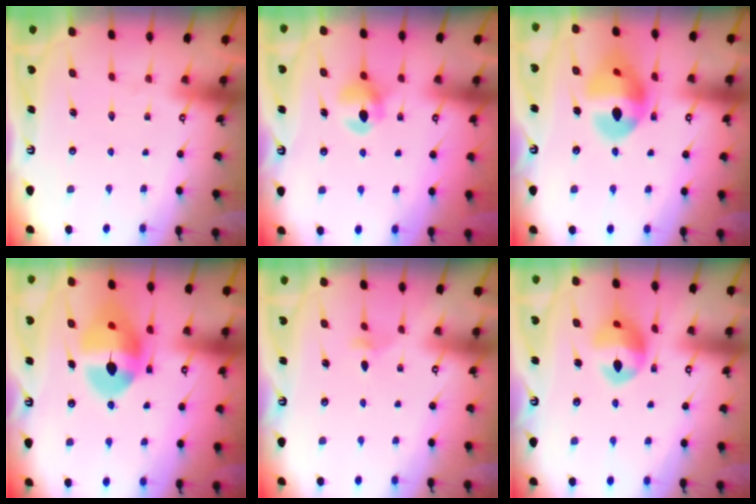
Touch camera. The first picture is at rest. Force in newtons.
{"total": 7.3, "press": 7.3, "slide": 0.6}
{"total": 15.4, "press": 15.3, "slide": 1.8}
{"total": 15.5, "press": 15.3, "slide": 2.2}
{"total": 2.7, "press": 2.6, "slide": 0.7}
{"total": 13.2, "press": 13.0, "slide": 1.9}